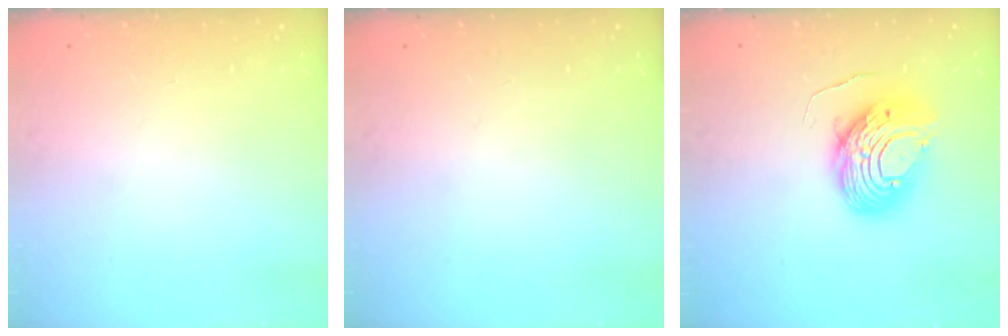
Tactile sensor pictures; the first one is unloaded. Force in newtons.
{"total": 0.0}
{"total": 12.1, "press": 12.1, "slide": 1.4}